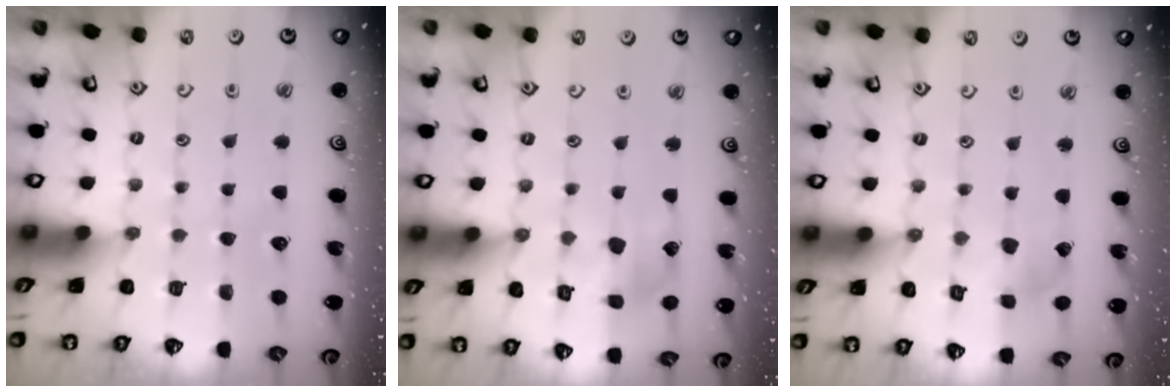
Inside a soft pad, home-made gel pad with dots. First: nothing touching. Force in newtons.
{"total": 7.8, "press": 7.7, "slide": 1.0}
{"total": 2.7, "press": 2.7, "slide": 0.2}